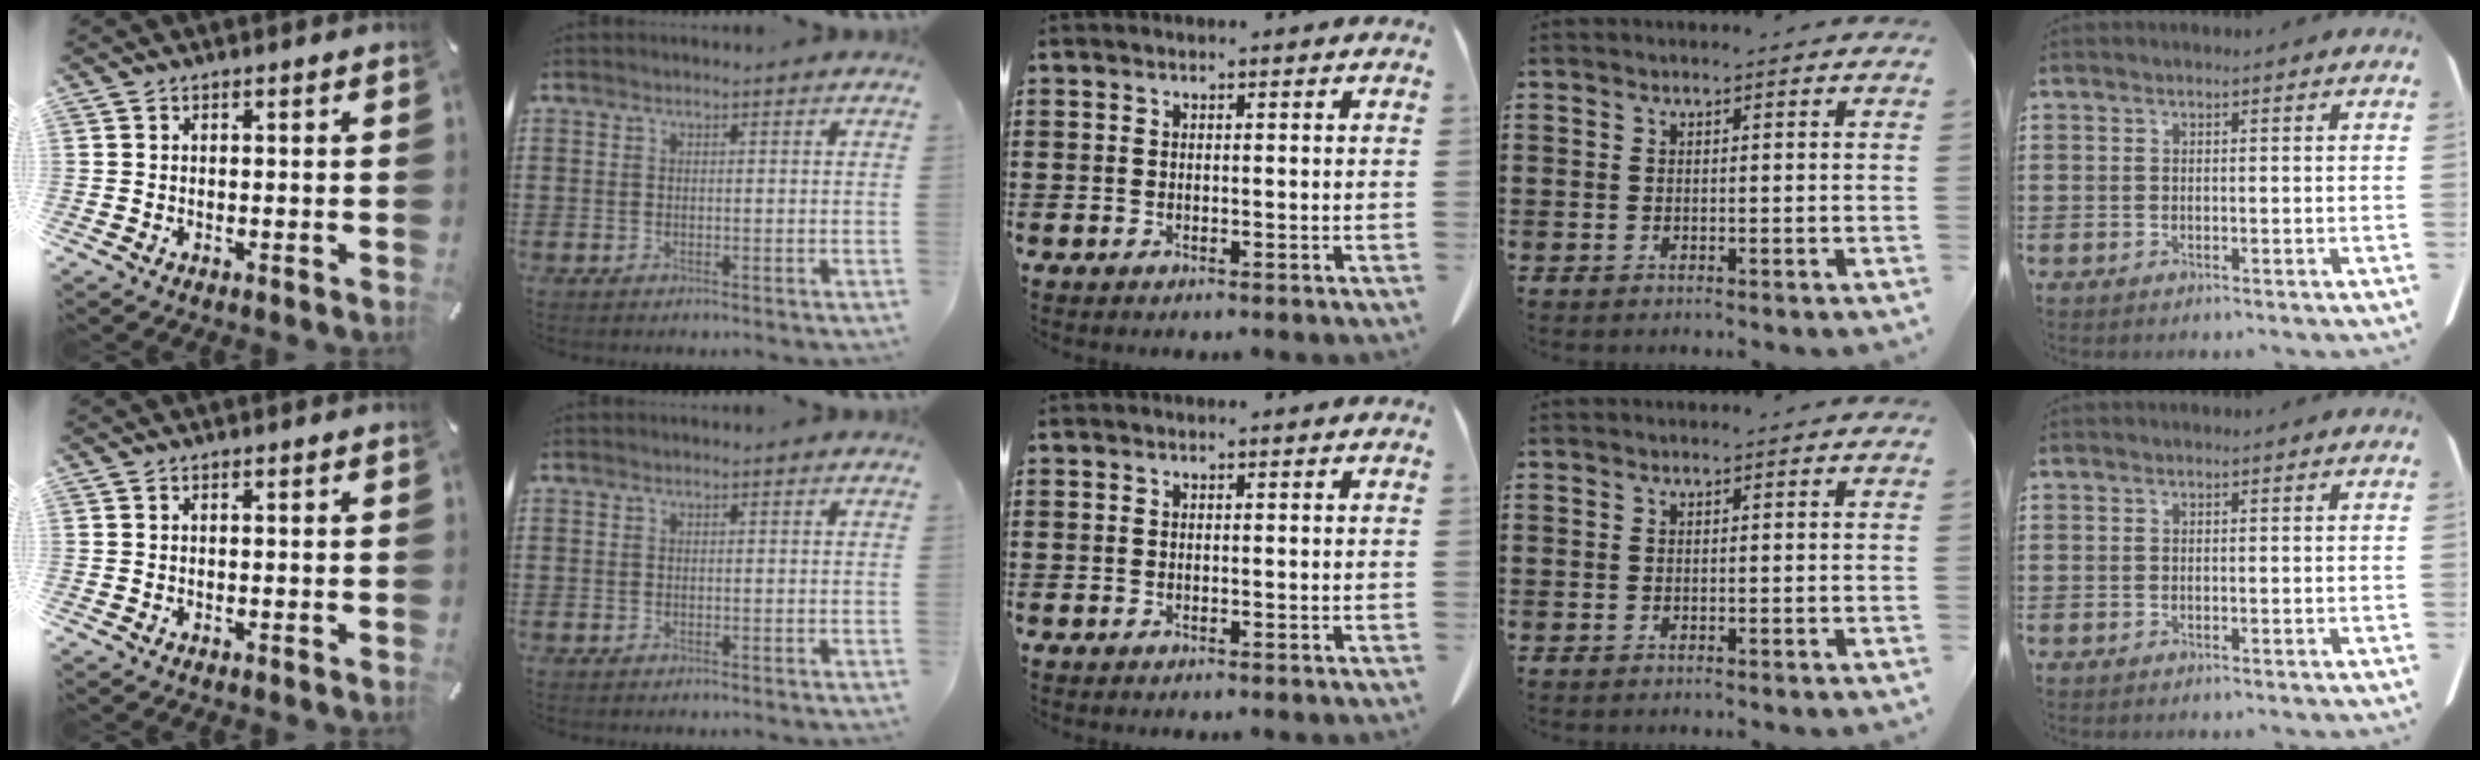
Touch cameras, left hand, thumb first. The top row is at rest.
{}